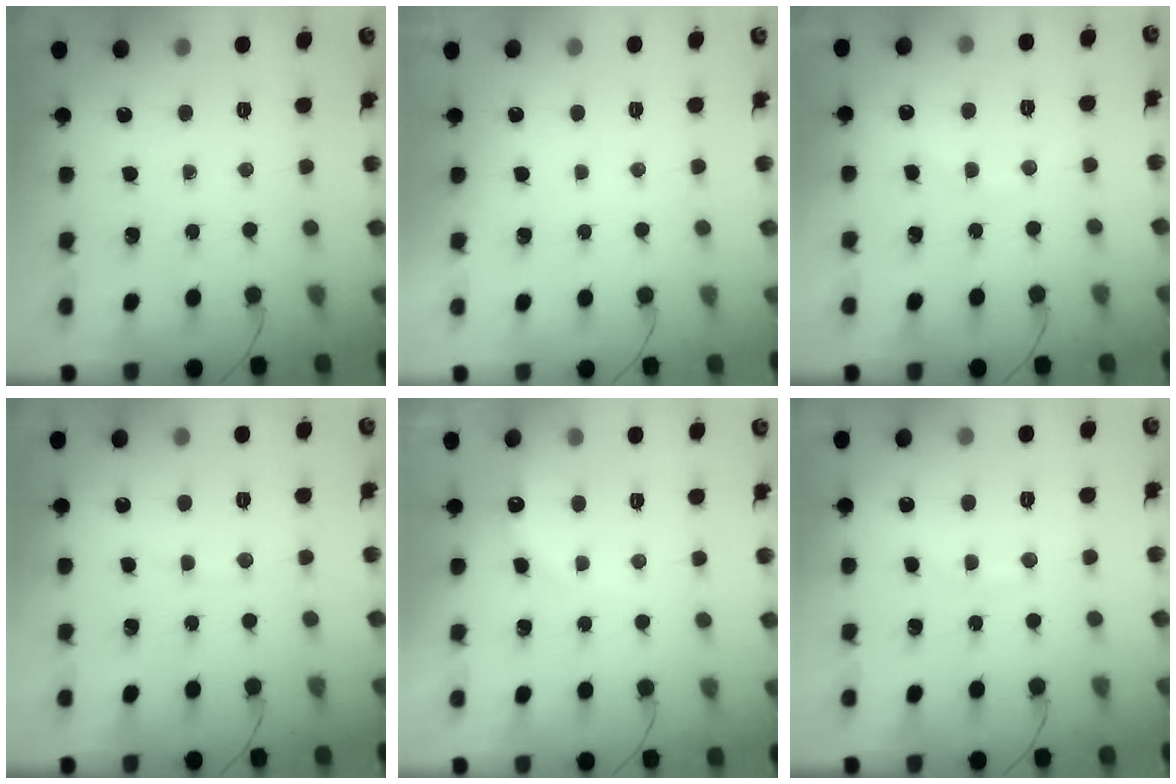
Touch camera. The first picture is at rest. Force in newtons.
{"total": 3.0, "press": 3.0, "slide": 0.1}
{"total": 5.4, "press": 5.3, "slide": 1.2}
{"total": 3.9, "press": 3.7, "slide": 1.0}
{"total": 6.6, "press": 6.5, "slide": 1.4}
{"total": 7.4, "press": 7.2, "slide": 1.4}